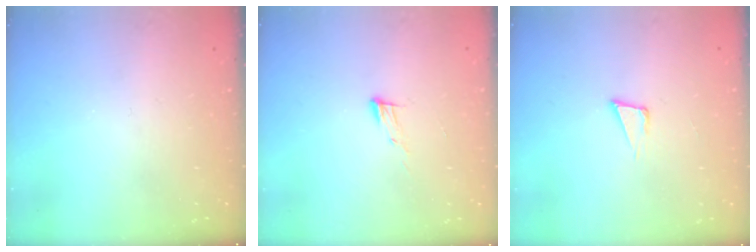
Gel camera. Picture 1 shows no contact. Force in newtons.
{"total": 5.4, "press": 5.4, "slide": 0.5}
{"total": 3.9, "press": 2.6, "slide": 2.9}